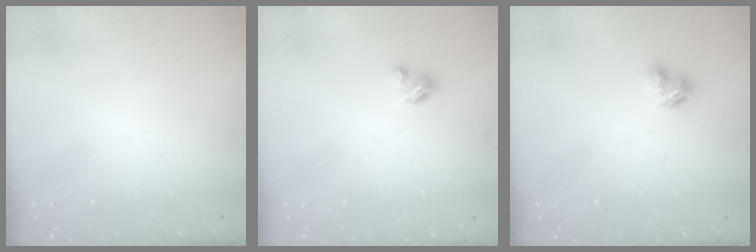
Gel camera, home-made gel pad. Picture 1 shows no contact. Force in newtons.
{"total": 2.9, "press": 2.9, "slide": 0.3}
{"total": 2.9, "press": 2.8, "slide": 0.5}